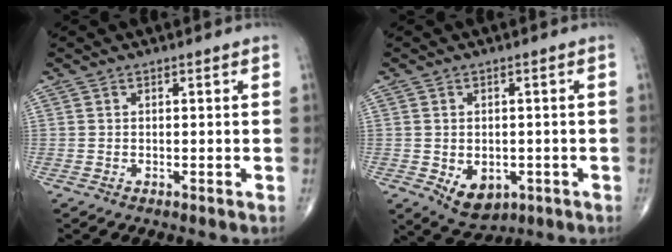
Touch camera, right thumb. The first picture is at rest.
{"total": 7.1, "force": [-2.0, 4.9, 4.7], "torque": [-0.055, 0.000, -0.015]}